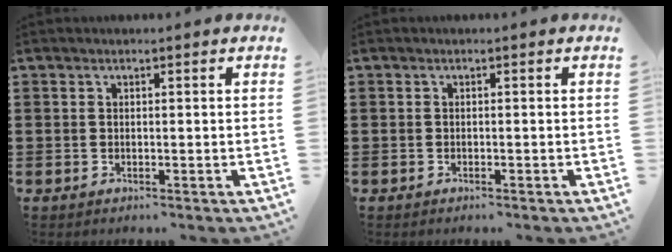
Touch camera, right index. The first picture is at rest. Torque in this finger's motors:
{"motor_torque": [-0.06, 0.10, -0.03, 0.01]}